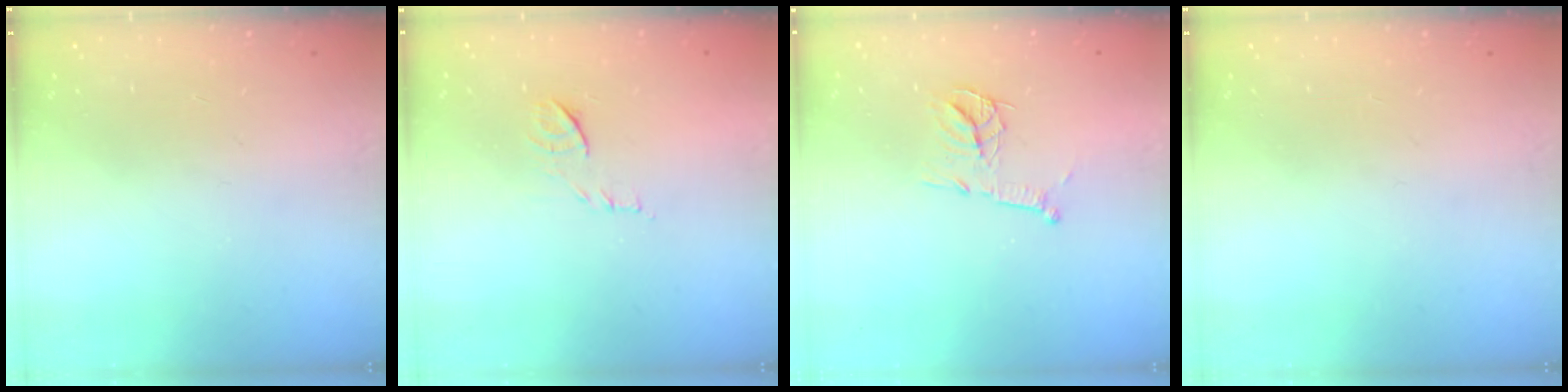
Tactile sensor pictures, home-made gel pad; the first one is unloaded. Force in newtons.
{"total": 7.8, "press": 7.7, "slide": 0.7}
{"total": 11.7, "press": 11.7, "slide": 0.7}
{"total": 0.0}